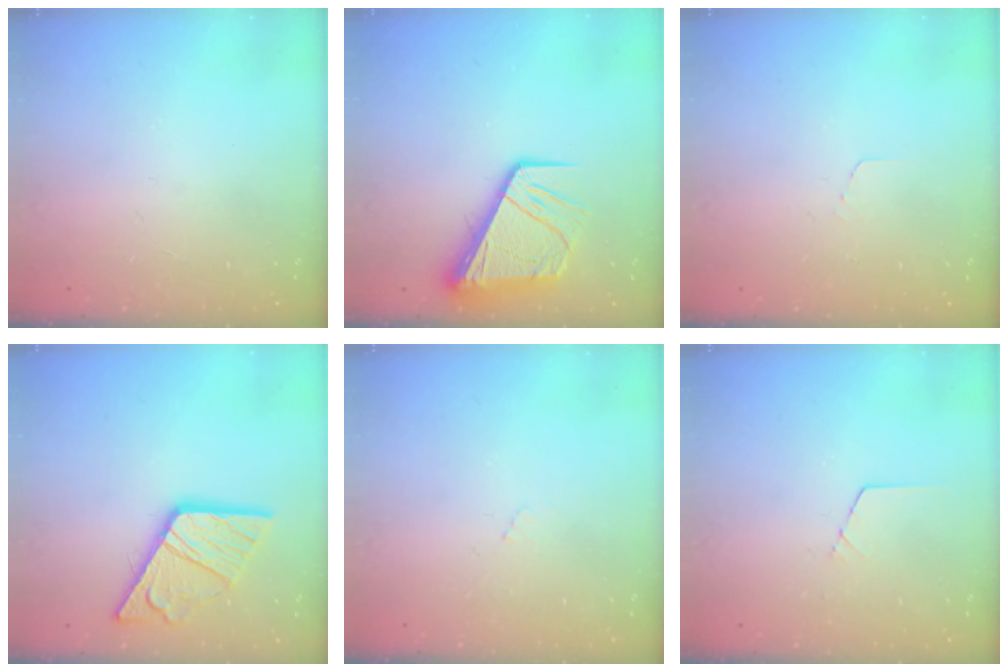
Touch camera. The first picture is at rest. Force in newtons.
{"total": 12.6, "press": 12.5, "slide": 1.7}
{"total": 2.6, "press": 2.6, "slide": 0.1}
{"total": 17.5, "press": 17.4, "slide": 2.1}
{"total": 3.9, "press": 3.9, "slide": 0.5}
{"total": 1.6, "press": 1.6, "slide": 0.1}